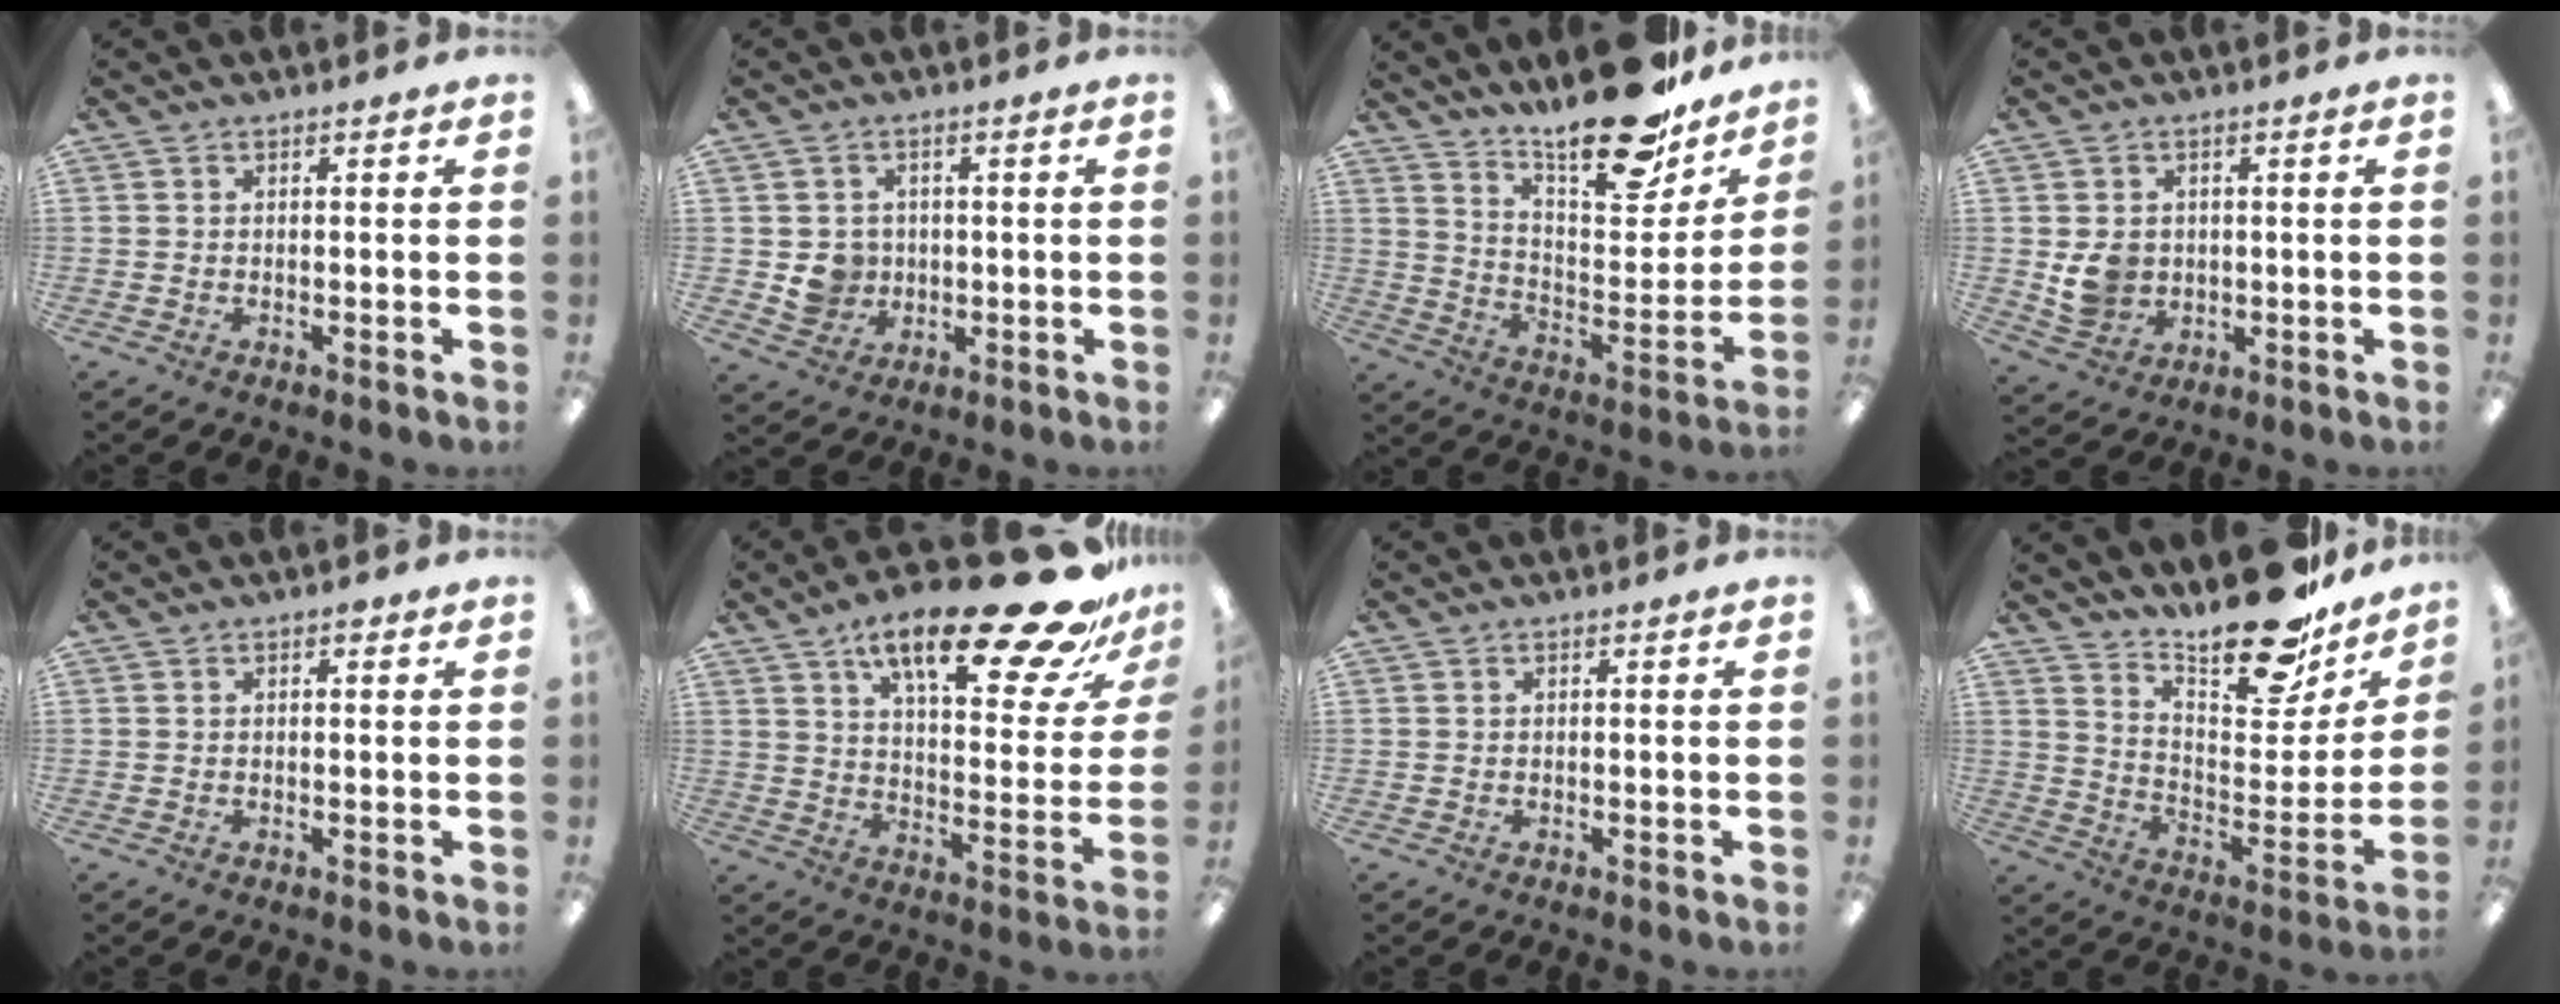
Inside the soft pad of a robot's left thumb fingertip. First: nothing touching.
{"total": 5.7, "force": [0.3, 5.6, 1.2], "torque": [-0.012, 0.006, 0.011]}
{"total": 22.4, "force": [17.5, 7.6, 11.7], "torque": [-0.163, -0.124, 0.293]}
{"total": 5.8, "force": [0.7, 5.3, 2.3], "torque": [-0.027, 0.005, 0.016]}
{"total": 1.0, "force": [0.6, 0.5, 0.6], "torque": [-0.006, 0.000, 0.008]}
{"total": 26.0, "force": [17.2, 7.4, 18.0], "torque": [-0.264, -0.108, 0.271]}
{"total": 0.0}
{"total": 22.7, "force": [18.4, 7.8, 10.9], "torque": [-0.144, -0.134, 0.309]}